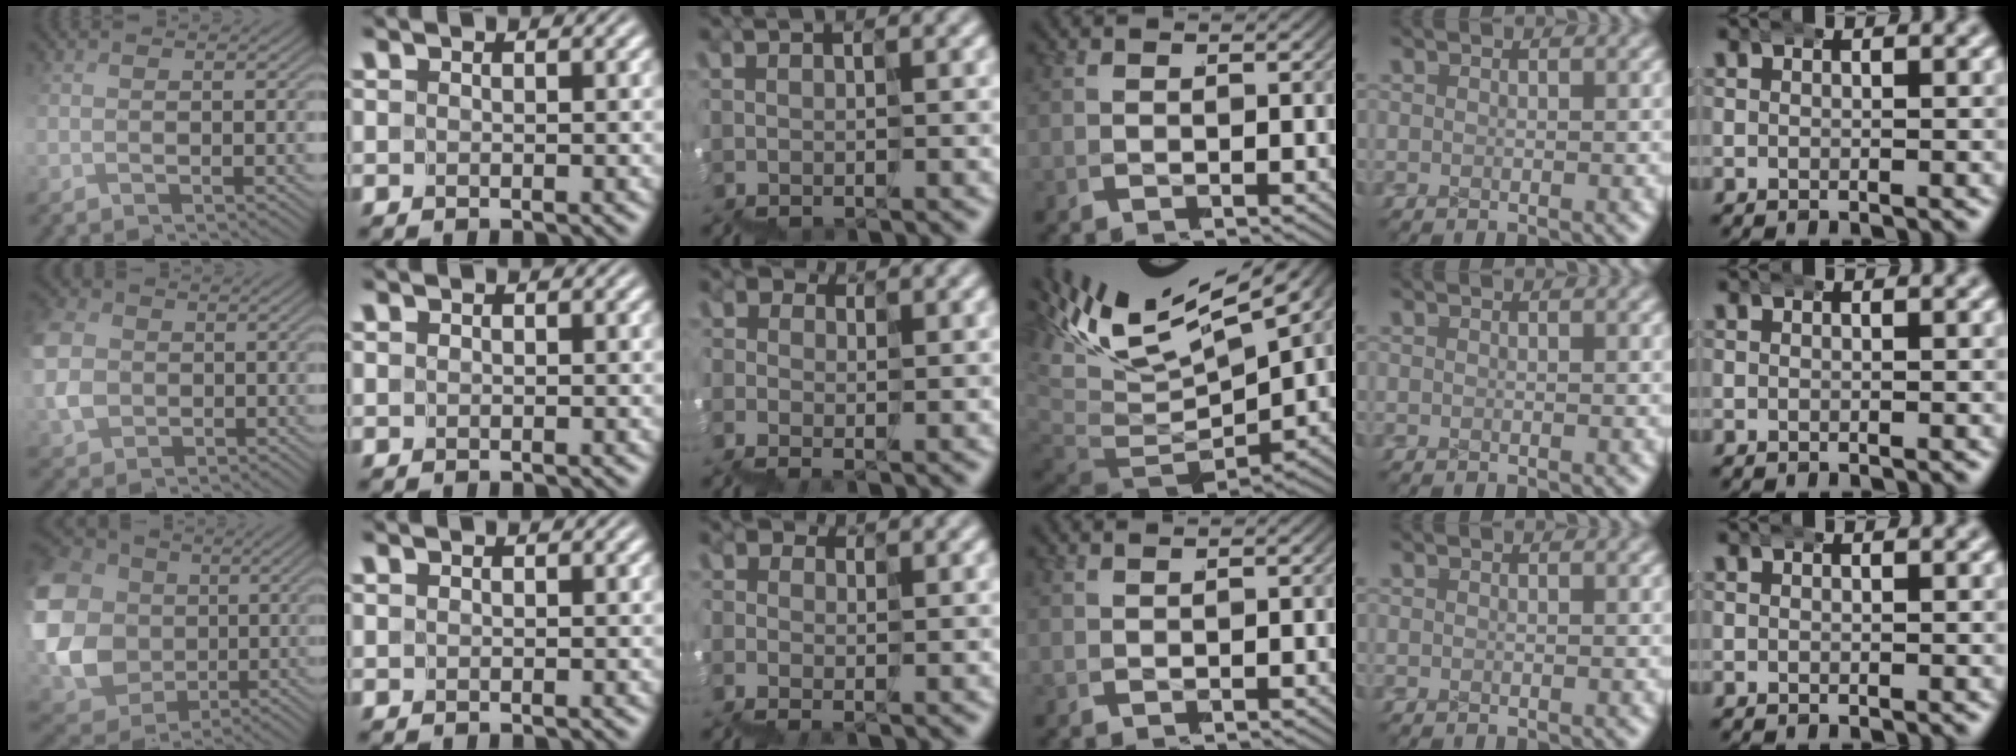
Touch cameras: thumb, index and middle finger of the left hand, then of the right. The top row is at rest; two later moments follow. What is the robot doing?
{"motion": "wrap", "object": "ethernet cable"}